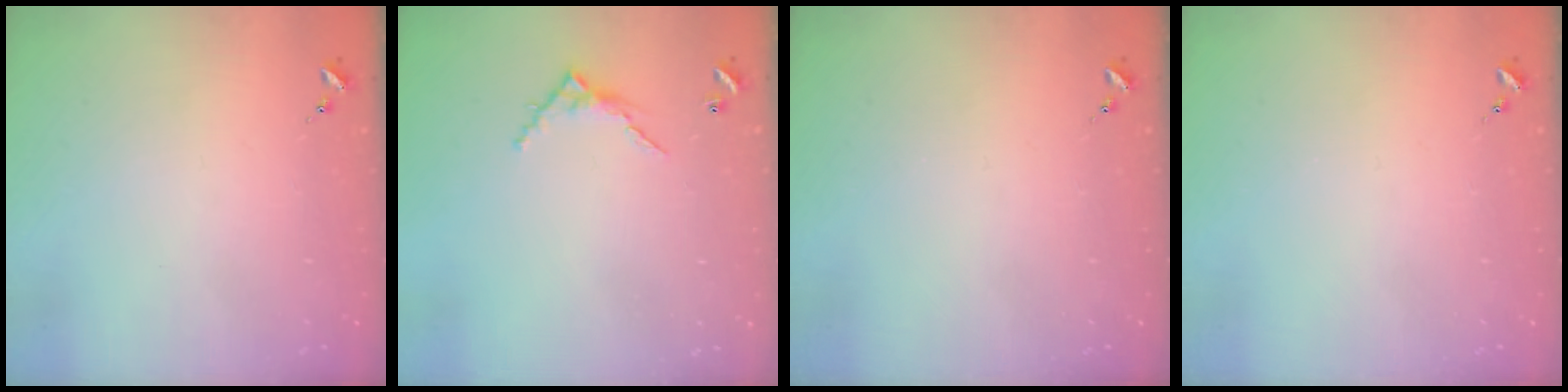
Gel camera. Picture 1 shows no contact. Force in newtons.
{"total": 5.7, "press": 5.7, "slide": 0.5}
{"total": 0.0}
{"total": 0.0}